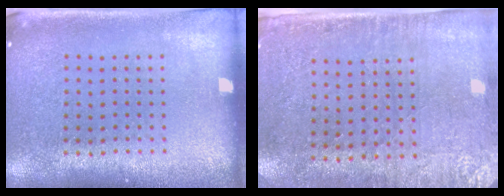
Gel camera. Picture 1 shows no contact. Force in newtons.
{"total": 2.8, "press": 2.4, "slide": 1.4}